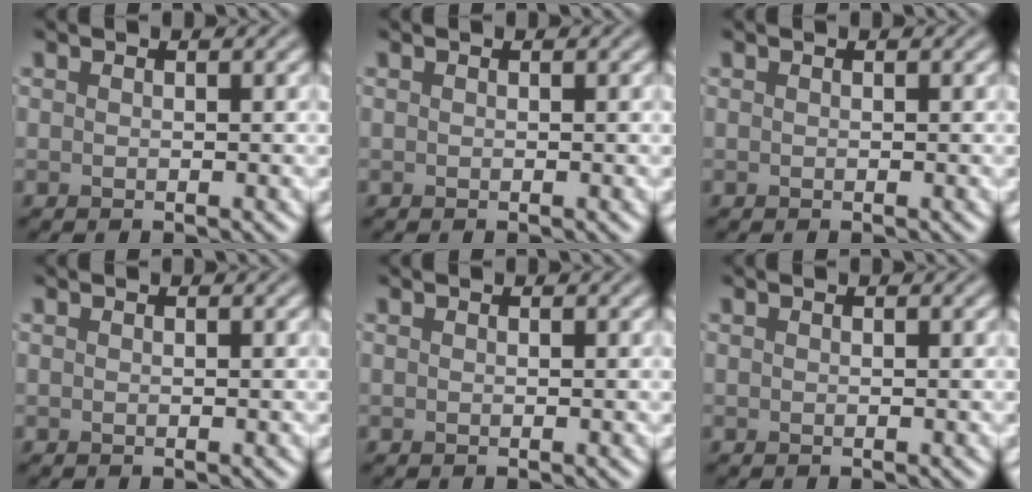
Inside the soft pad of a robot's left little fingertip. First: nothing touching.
{"total": 0.0}
{"total": 0.0}
{"total": 0.0}
{"total": 0.0}
{"total": 0.0}